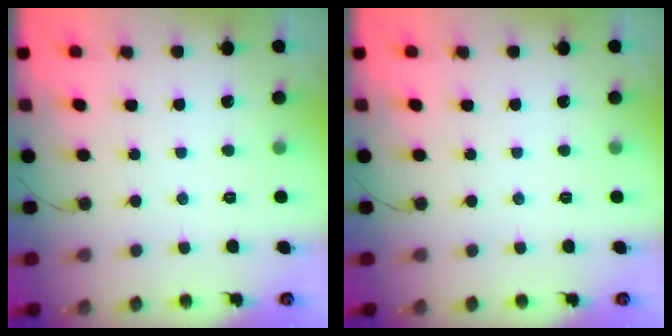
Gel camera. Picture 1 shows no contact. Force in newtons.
{"total": 0.0}